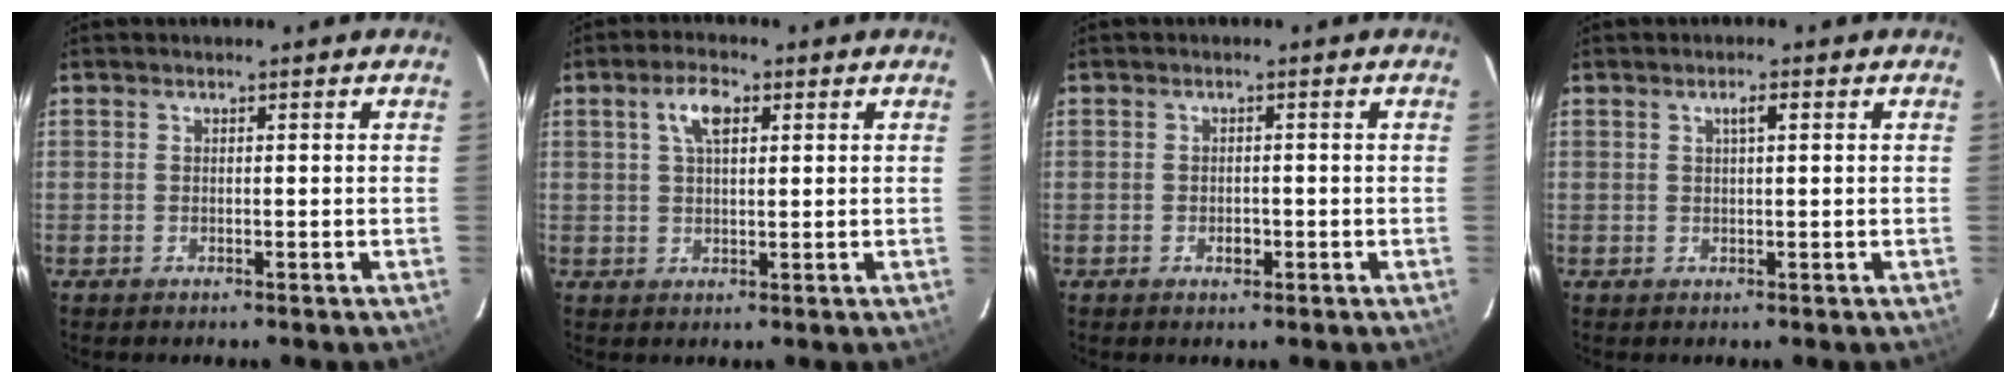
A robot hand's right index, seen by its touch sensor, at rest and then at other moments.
{"total": 4.8, "force": [1.9, 2.1, 3.9], "torque": [-0.072, 0.012, 0.034]}
{"total": 1.6, "force": [-0.7, 1.2, 0.9], "torque": [-0.016, 0.001, -0.009]}
{"total": 1.7, "force": [0.6, 0.3, 1.5], "torque": [-0.026, 0.005, 0.011]}